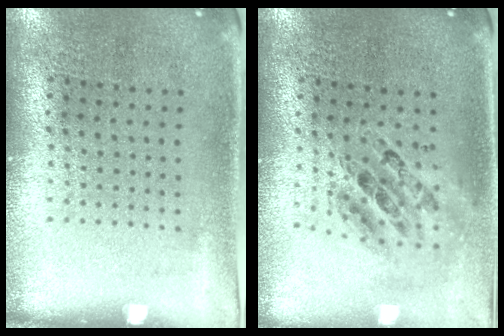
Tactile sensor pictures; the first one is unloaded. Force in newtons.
{"total": 0.7, "press": 0.7, "slide": 0.0}